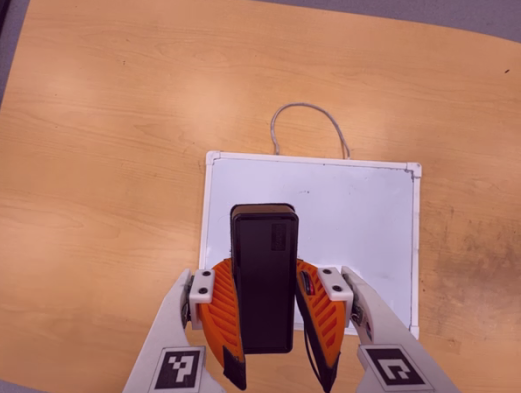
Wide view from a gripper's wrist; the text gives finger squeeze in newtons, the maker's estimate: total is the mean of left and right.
{"total": 5.8, "left": 4.5, "right": 7.1}